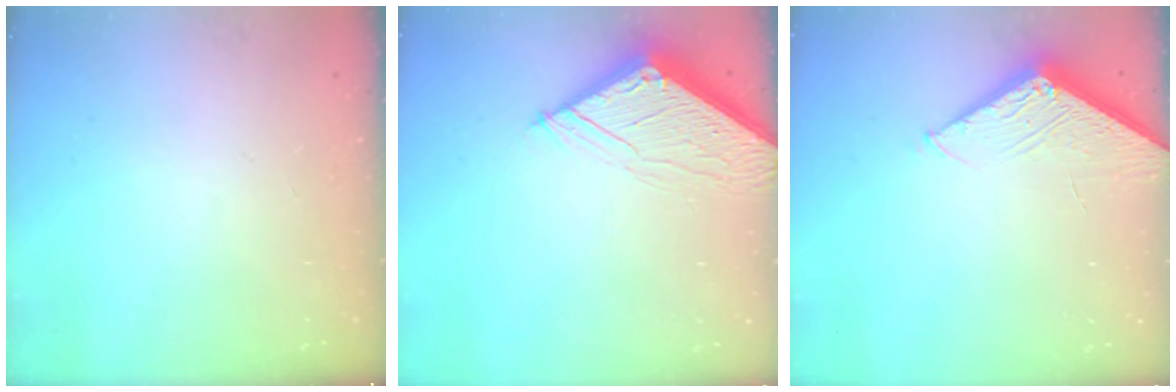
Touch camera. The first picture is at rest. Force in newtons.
{"total": 6.6, "press": 6.6, "slide": 0.7}
{"total": 6.1, "press": 6.1, "slide": 0.5}